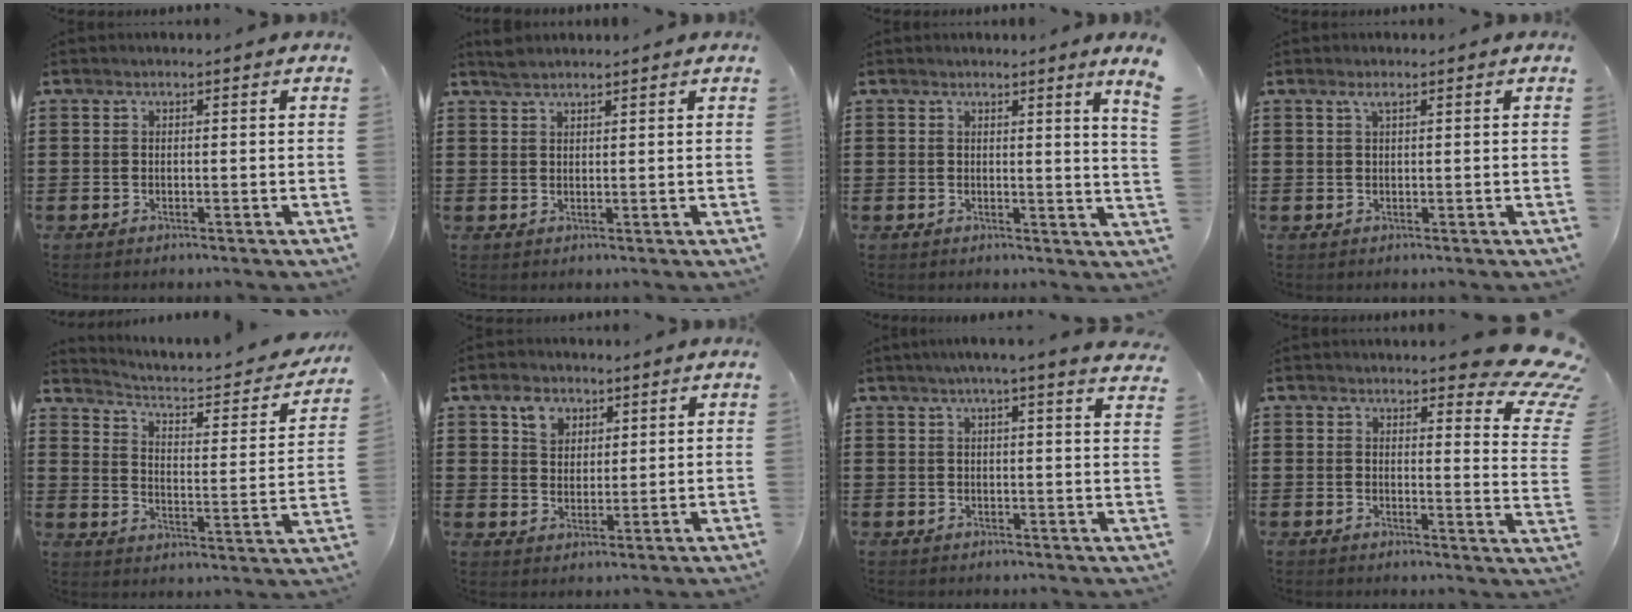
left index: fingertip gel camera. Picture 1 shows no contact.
{"total": 1.9, "force": [1.8, 0.4, 0.4], "torque": [-0.011, 0.002, 0.034]}
{"total": 2.4, "force": [1.8, -1.2, 1.1], "torque": [-0.024, -0.014, 0.032]}
{"total": 1.3, "force": [0.7, 0.3, 1.1], "torque": [-0.024, 0.003, 0.012]}
{"total": 3.2, "force": [2.4, 0.9, 1.9], "torque": [-0.054, -0.023, 0.030]}
{"total": 4.8, "force": [3.0, 3.3, 1.6], "torque": [-0.029, 0.007, 0.053]}
{"total": 3.7, "force": [3.0, -0.6, 2.0], "torque": [-0.047, -0.007, 0.052]}
{"total": 7.1, "force": [5.9, 1.2, 3.8], "torque": [-0.056, -0.035, 0.101]}